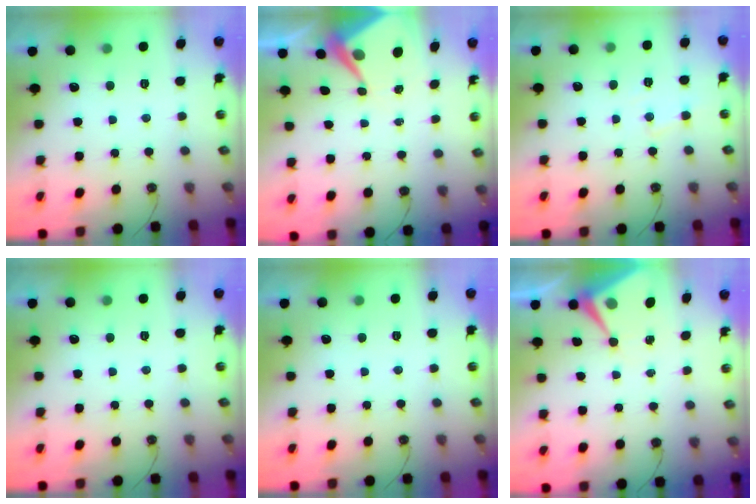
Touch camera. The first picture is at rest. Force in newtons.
{"total": 7.0, "press": 7.0, "slide": 0.5}
{"total": 4.4, "press": 4.4, "slide": 0.6}
{"total": 0.0}
{"total": 0.0}
{"total": 8.5, "press": 8.5, "slide": 0.2}